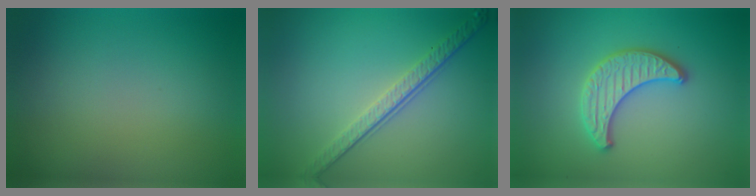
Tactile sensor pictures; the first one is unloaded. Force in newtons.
{"total": 3.7, "press": 2.8, "slide": 2.5}
{"total": 3.3, "press": 3.3, "slide": 0.4}